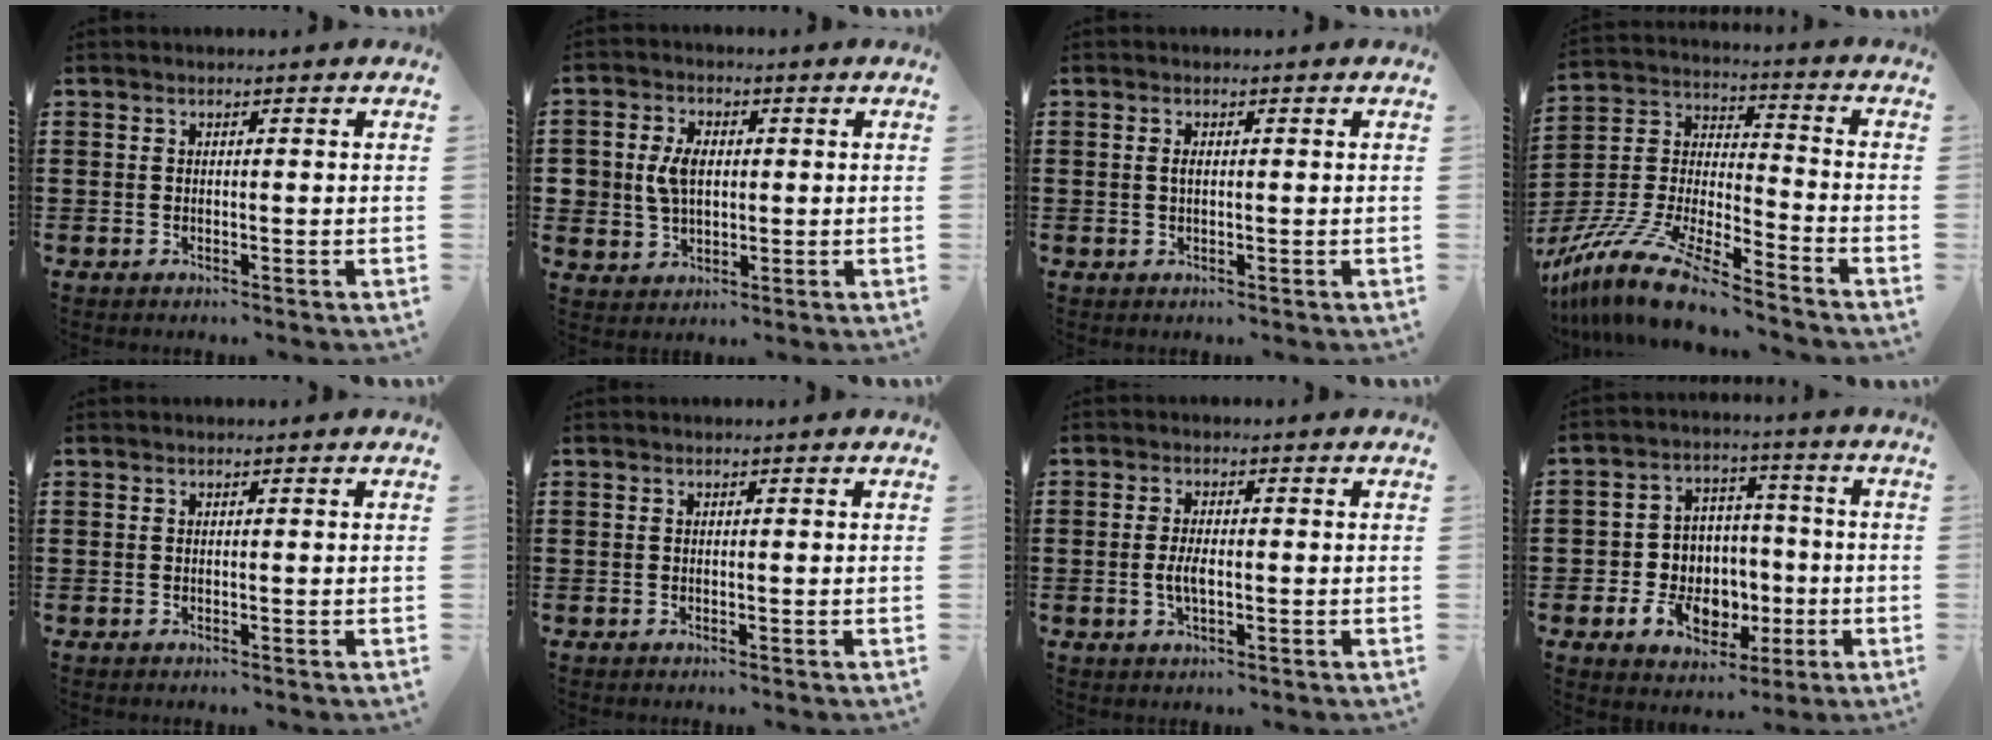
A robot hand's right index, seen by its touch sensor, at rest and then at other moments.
{"total": 4.9, "force": [0.3, 3.7, 3.2], "torque": [-0.079, 0.010, 0.002]}
{"total": 1.0, "force": [-0.1, 0.3, 0.9], "torque": [-0.019, 0.002, -0.003]}
{"total": 13.4, "force": [-11.8, 1.2, 6.3], "torque": [-0.147, 0.015, -0.236]}
{"total": 0.0}
{"total": 0.0}
{"total": 3.2, "force": [-0.6, 1.3, 2.9], "torque": [-0.068, -0.005, -0.016]}
{"total": 8.5, "force": [-2.1, 7.3, 3.8], "torque": [-0.082, 0.018, -0.026]}